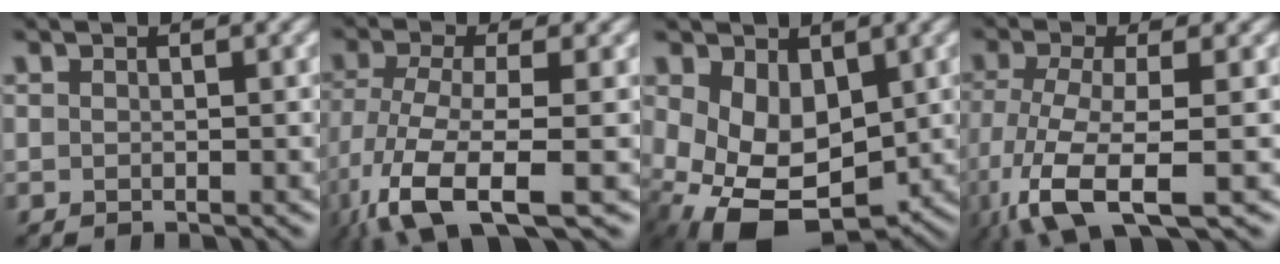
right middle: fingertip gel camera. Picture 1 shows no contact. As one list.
[{"total": 9.3, "force": [-4.8, 3.0, 7.4], "torque": [-0.159, -0.016, -0.093]}, {"total": 8.2, "force": [-1.0, 5.3, 6.2], "torque": [-0.130, -0.021, -0.006]}, {"total": 8.2, "force": [-3.8, 2.7, 6.8], "torque": [-0.154, -0.015, -0.073]}]